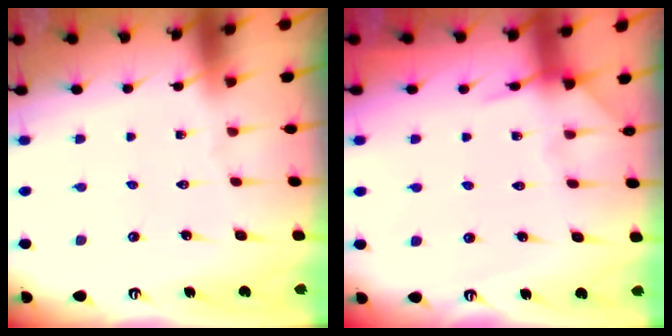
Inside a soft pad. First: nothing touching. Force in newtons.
{"total": 5.6, "press": 5.6, "slide": 0.6}